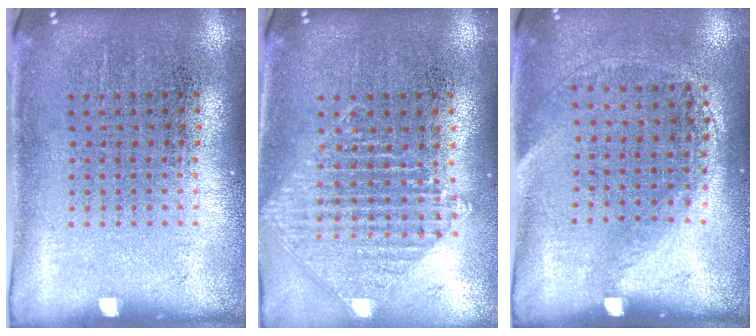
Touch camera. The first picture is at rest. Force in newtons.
{"total": 1.0, "press": 1.0, "slide": 0.1}
{"total": 1.4, "press": 1.0, "slide": 1.0}